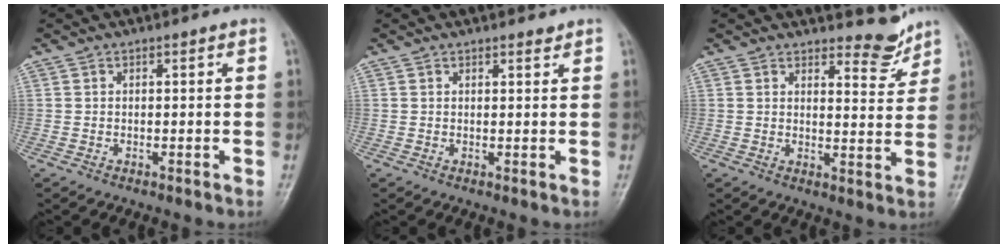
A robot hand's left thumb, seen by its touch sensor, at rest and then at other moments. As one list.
[{"total": 1.1, "force": [1.0, 0.4, 0.3], "torque": [0.000, -0.008, 0.013]}, {"total": 5.5, "force": [4.9, 2.0, 1.5], "torque": [-0.001, -0.047, 0.067]}]